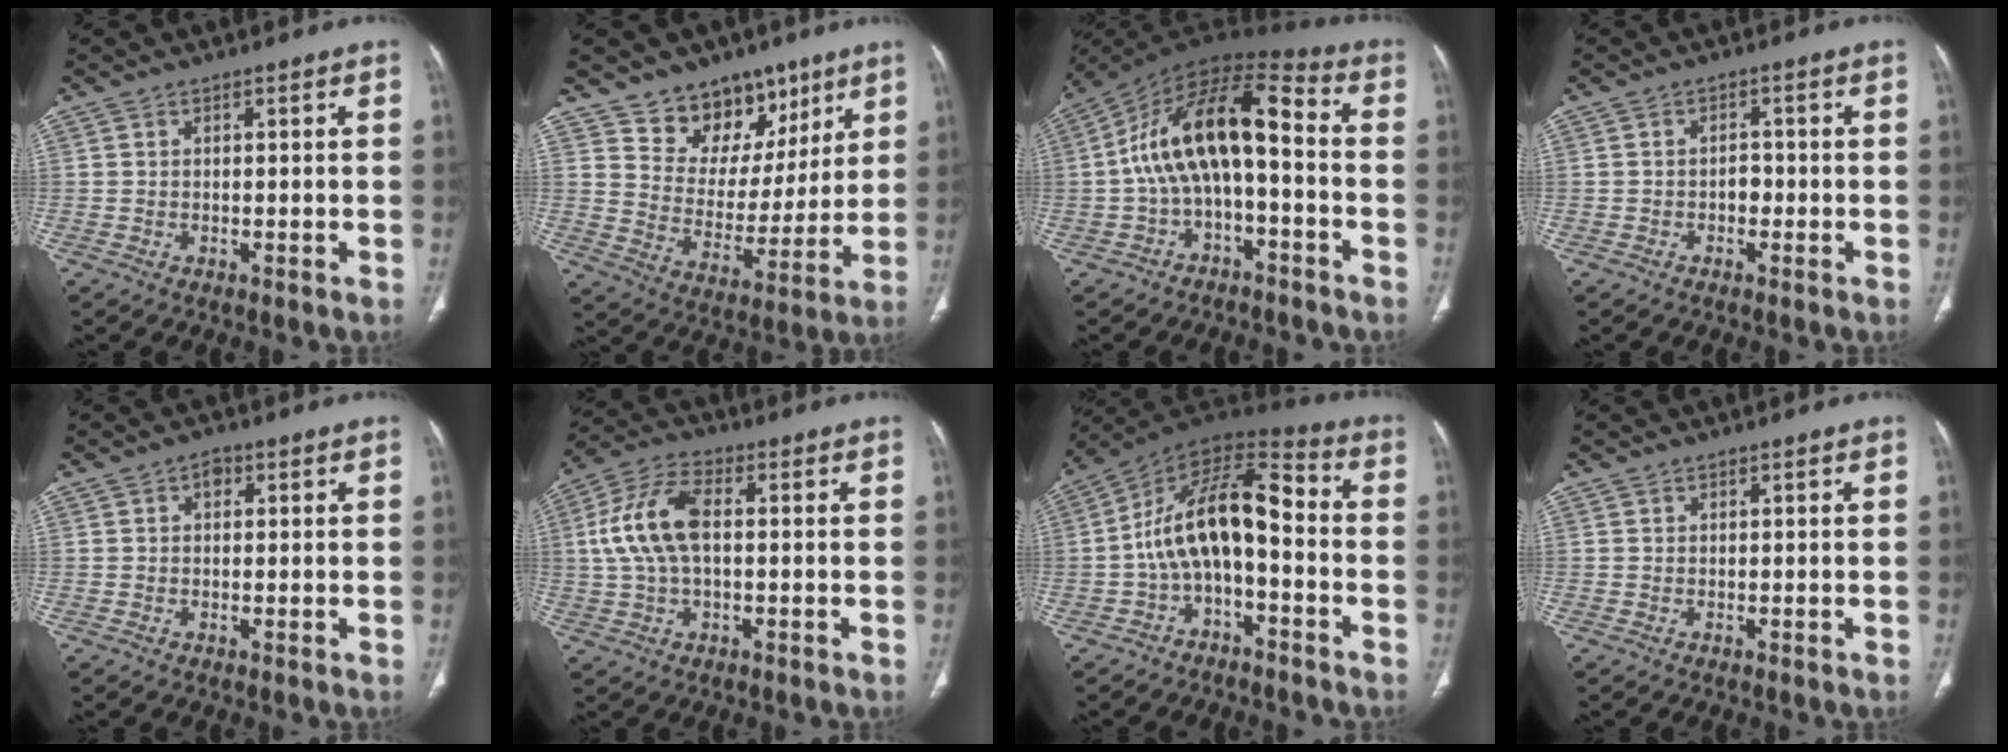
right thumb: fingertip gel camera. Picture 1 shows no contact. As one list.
[{"total": 14.6, "force": [9.7, 9.7, 5.1], "torque": [-0.020, -0.054, 0.169]}, {"total": 15.4, "force": [-1.7, 7.2, 13.5], "torque": [-0.234, 0.074, -0.036]}, {"total": 2.0, "force": [-0.7, 1.4, 1.2], "torque": [-0.010, 0.010, -0.015]}, {"total": 1.7, "force": [0.5, 1.2, 1.0], "torque": [-0.008, 0.005, 0.003]}, {"total": 11.5, "force": [0.8, 6.0, 9.7], "torque": [-0.207, 0.028, 0.012]}, {"total": 14.9, "force": [-2.4, 7.4, 12.7], "torque": [-0.203, 0.078, -0.050]}, {"total": 0.0}]